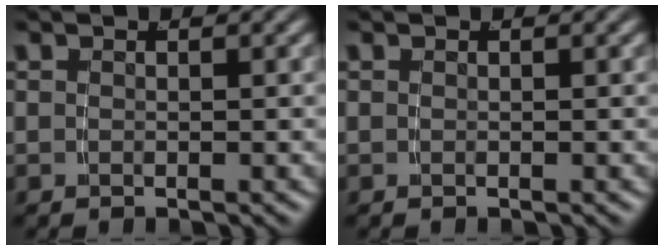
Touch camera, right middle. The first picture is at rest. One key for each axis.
{"total": 0.0}